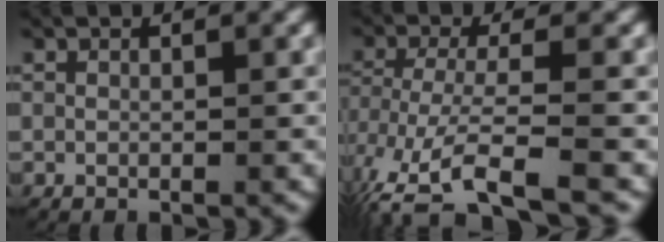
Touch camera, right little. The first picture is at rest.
{"total": 7.6, "force": [-4.8, 2.9, 5.0], "torque": [-0.123, -0.038, -0.057]}